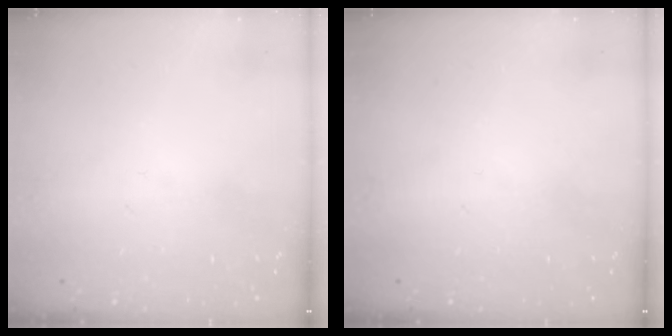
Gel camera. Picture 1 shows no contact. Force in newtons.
{"total": 0.0}